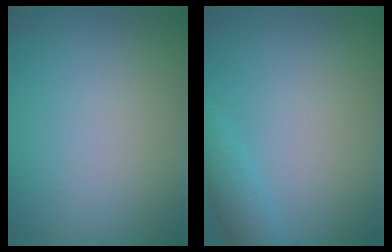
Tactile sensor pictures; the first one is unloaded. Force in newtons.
{"total": 2.1, "press": 2.1, "slide": 0.2}